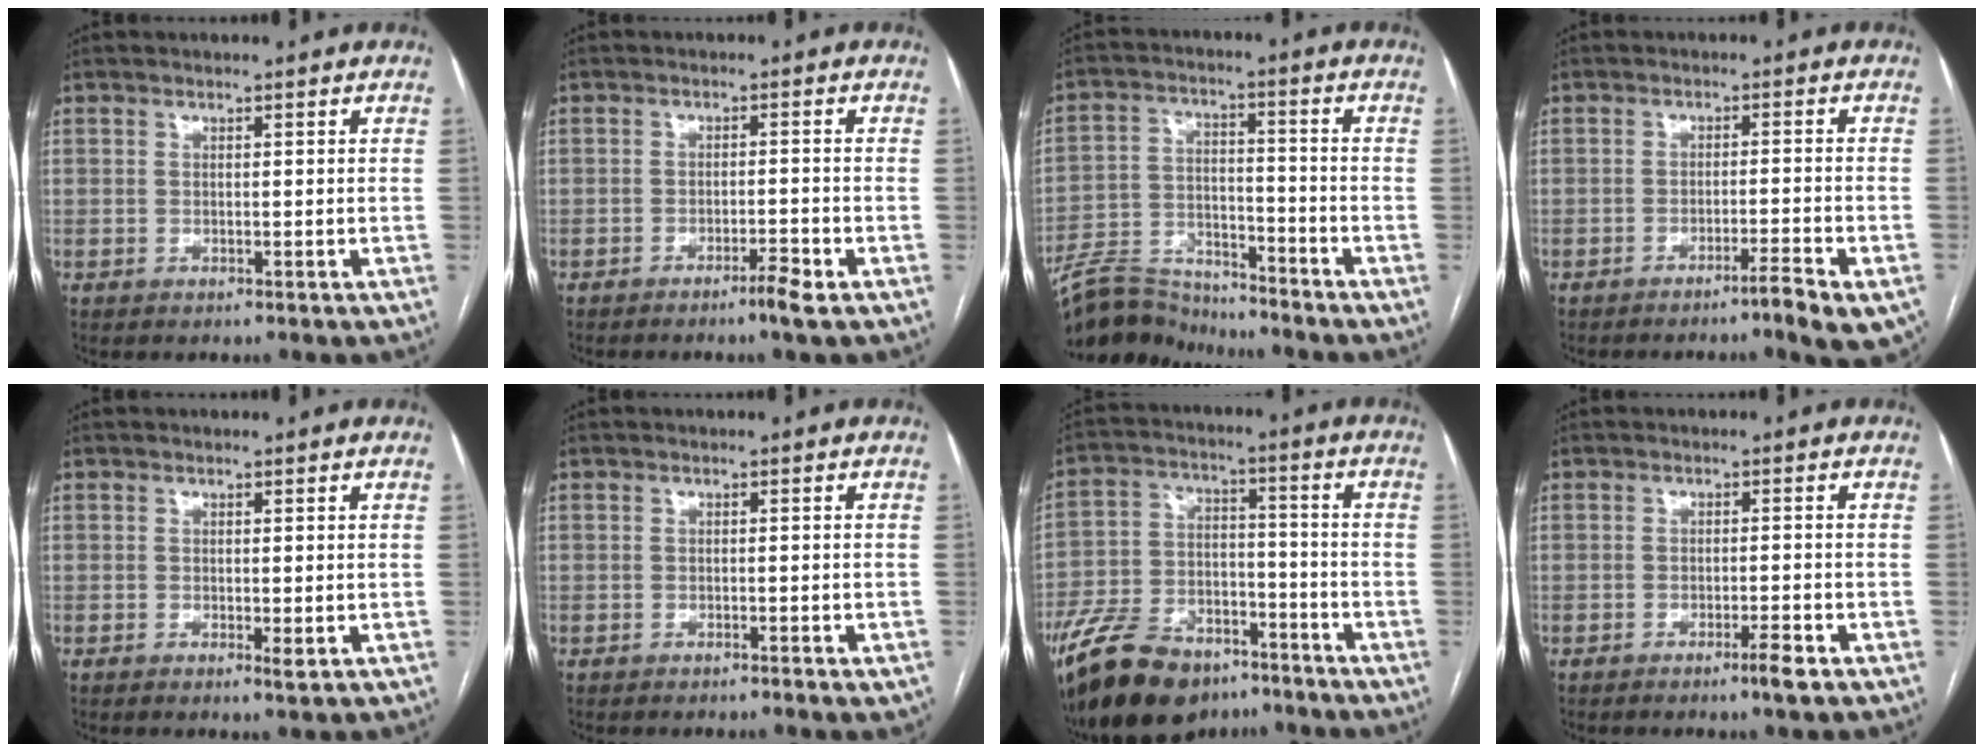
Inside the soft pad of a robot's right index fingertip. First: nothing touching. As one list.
[{"total": 2.6, "force": [-1.8, -0.4, 1.8], "torque": [-0.031, -0.002, -0.032]}, {"total": 9.8, "force": [-9.6, 1.6, 0.1], "torque": [-0.006, 0.016, -0.178]}, {"total": 6.1, "force": [-4.1, 0.0, 4.6], "torque": [-0.049, -0.005, -0.059]}, {"total": 1.1, "force": [-0.3, 0.1, 1.1], "torque": [-0.012, -0.002, -0.003]}, {"total": 1.6, "force": [-1.2, 0.0, 1.2], "torque": [-0.013, -0.001, -0.013]}, {"total": 15.7, "force": [-11.7, 7.6, 7.1], "torque": [-0.136, 0.016, -0.197]}, {"total": 2.5, "force": [-1.7, -0.3, 1.8], "torque": [-0.030, -0.003, -0.026]}]